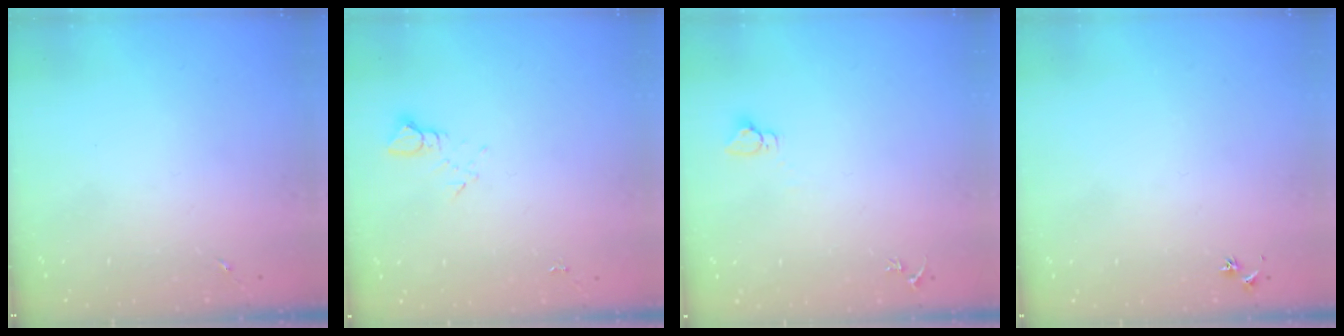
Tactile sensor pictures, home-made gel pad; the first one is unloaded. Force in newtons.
{"total": 2.7, "press": 2.7, "slide": 0.2}
{"total": 2.8, "press": 2.8, "slide": 0.2}
{"total": 2.9, "press": 2.8, "slide": 0.3}